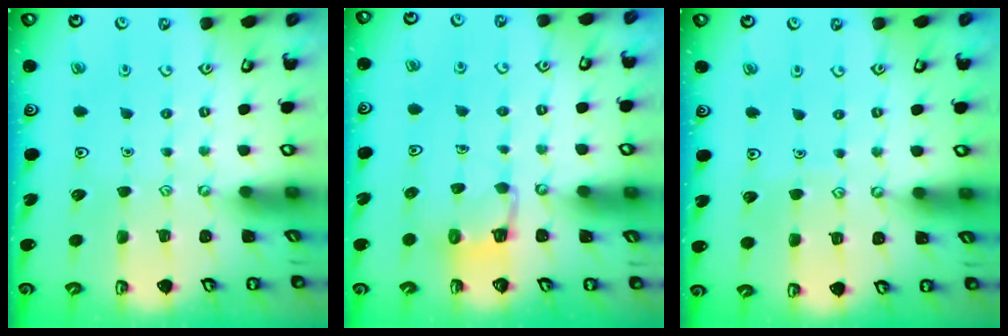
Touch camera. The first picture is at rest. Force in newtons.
{"total": 3.3, "press": 3.3, "slide": 0.3}
{"total": 3.4, "press": 3.4, "slide": 0.3}